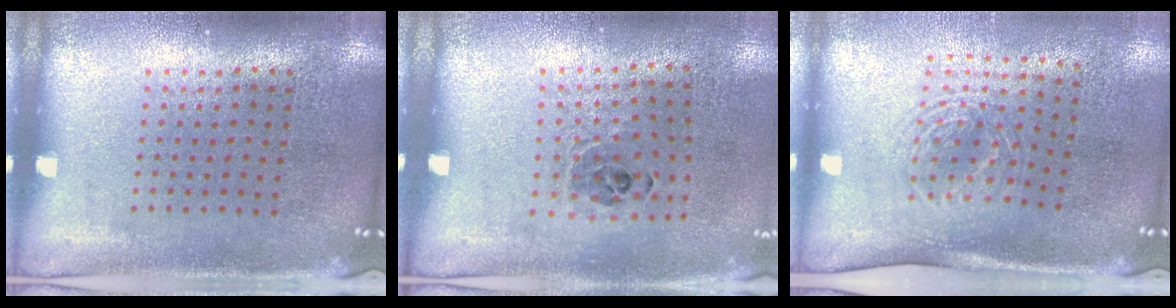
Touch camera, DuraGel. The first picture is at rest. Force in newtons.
{"total": 0.9, "press": 0.8, "slide": 0.3}
{"total": 1.7, "press": 1.3, "slide": 1.1}